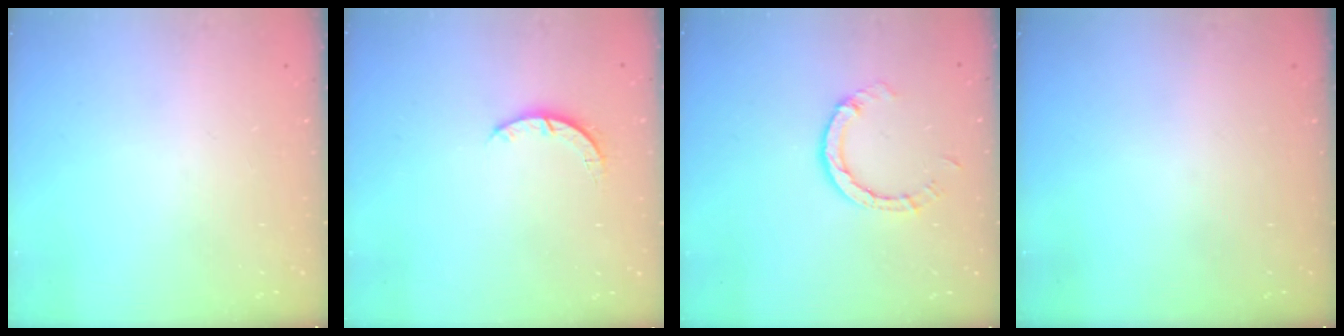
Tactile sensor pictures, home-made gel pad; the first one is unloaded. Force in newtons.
{"total": 2.7, "press": 2.7, "slide": 0.4}
{"total": 3.9, "press": 3.9, "slide": 0.2}
{"total": 0.0}